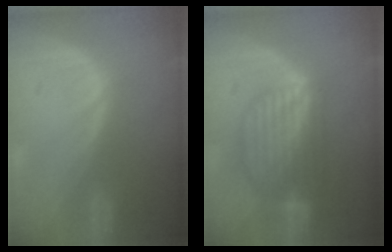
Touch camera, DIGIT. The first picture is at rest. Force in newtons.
{"total": 8.1, "press": 7.3, "slide": 3.6}